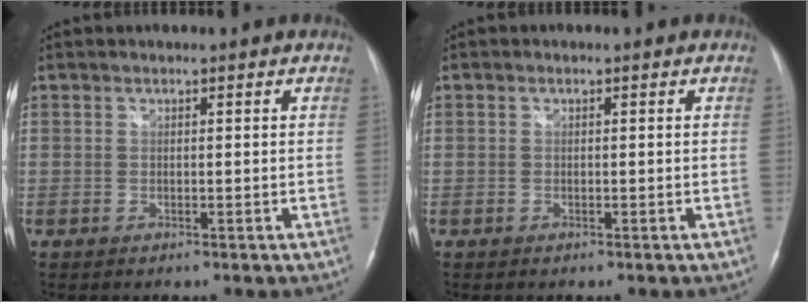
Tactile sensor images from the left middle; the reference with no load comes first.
{"total": 0.0}